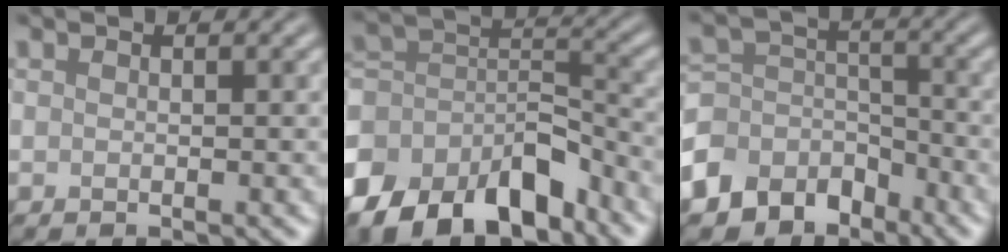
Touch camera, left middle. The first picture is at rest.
{"total": 11.5, "force": [-7.5, 6.2, 6.1], "torque": [-0.119, 0.013, -0.149]}
{"total": 7.5, "force": [-5.4, 5.0, 1.6], "torque": [-0.022, 0.007, -0.104]}